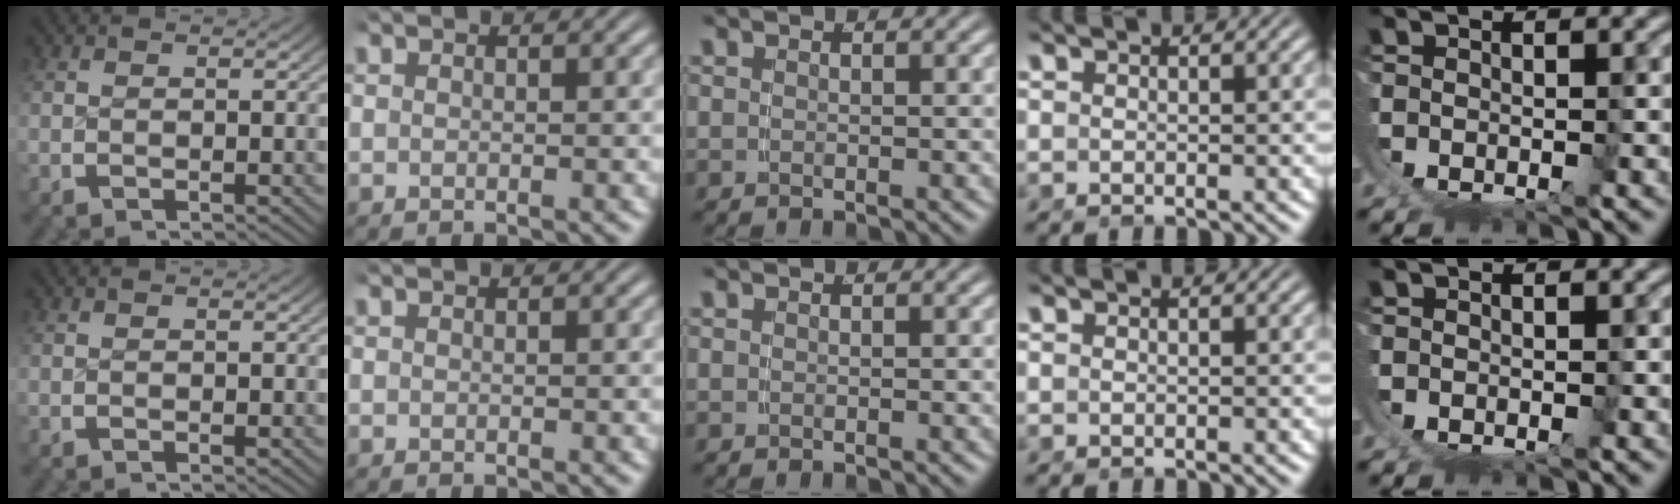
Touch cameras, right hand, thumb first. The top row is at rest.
{}